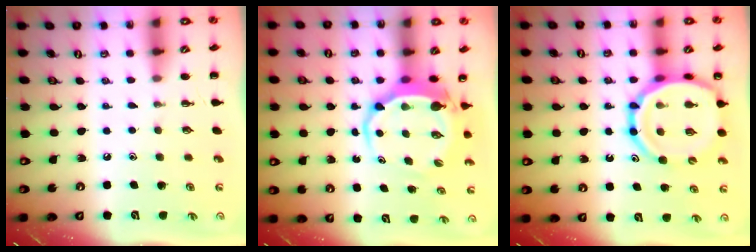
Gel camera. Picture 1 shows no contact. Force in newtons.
{"total": 6.9, "press": 6.7, "slide": 1.8}
{"total": 17.5, "press": 17.0, "slide": 4.2}